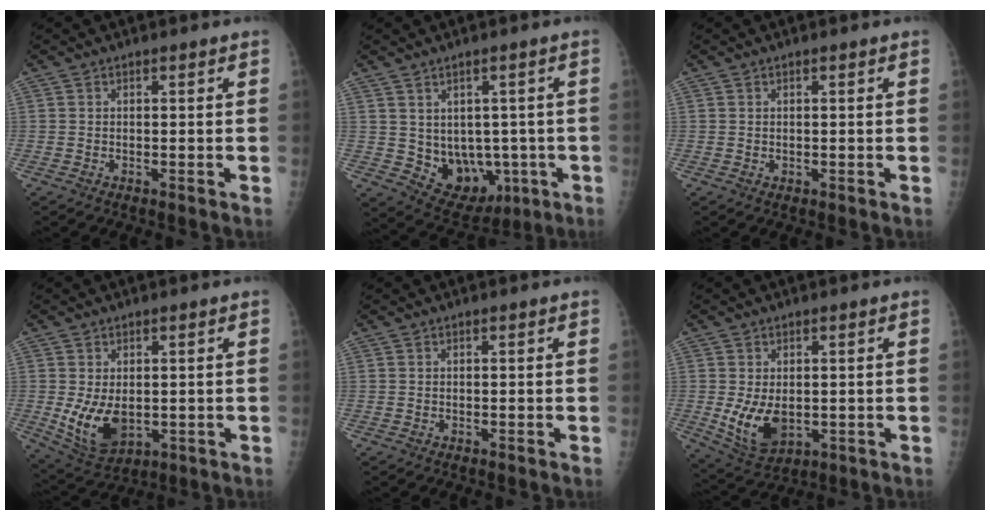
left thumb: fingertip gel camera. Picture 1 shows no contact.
{"total": 10.6, "force": [-1.3, 8.1, 6.7], "torque": [-0.058, 0.000, 0.011]}
{"total": 0.7, "force": [0.4, 0.4, 0.5], "torque": [-0.004, -0.002, 0.007]}
{"total": 8.9, "force": [-0.6, 5.5, 6.9], "torque": [-0.111, -0.018, 0.009]}
{"total": 0.0}
{"total": 8.3, "force": [-0.6, 5.2, 6.4], "torque": [-0.103, -0.017, 0.007]}